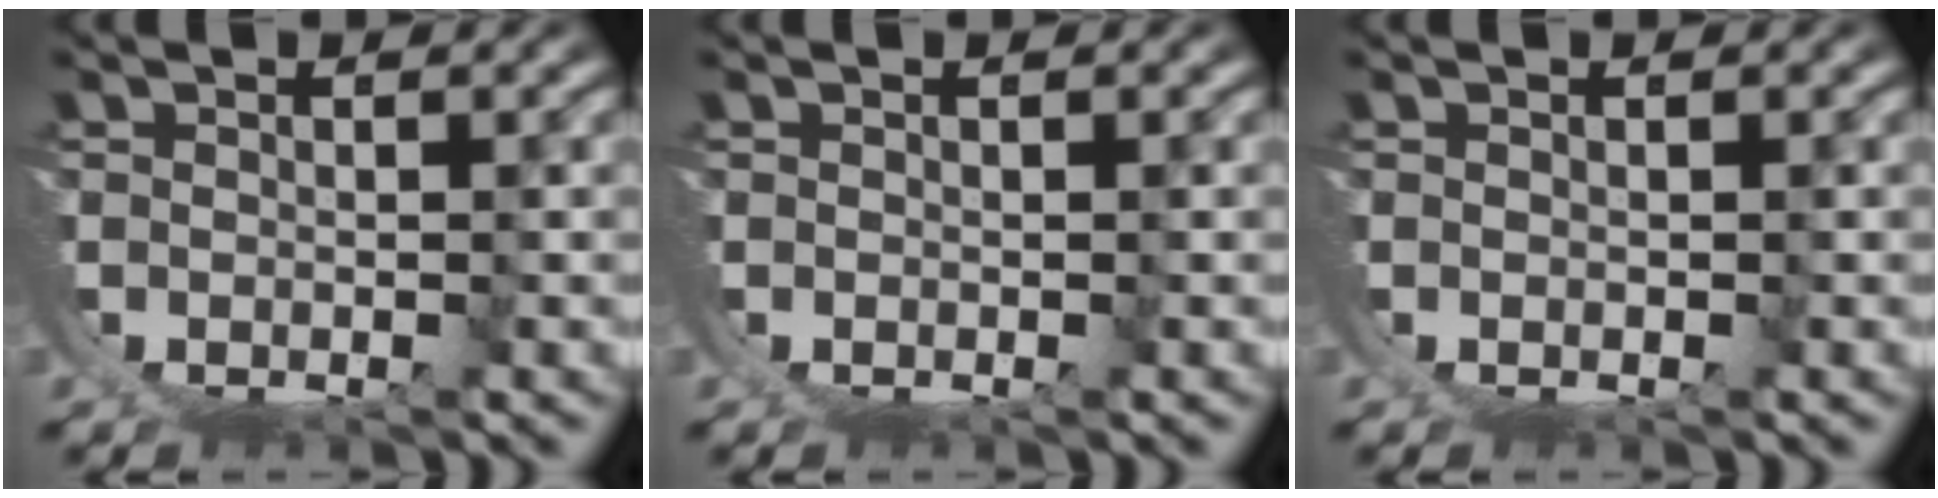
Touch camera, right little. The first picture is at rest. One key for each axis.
{"total": 0.0}
{"total": 0.0}